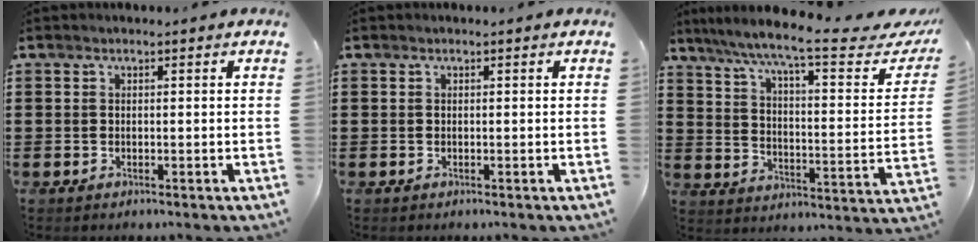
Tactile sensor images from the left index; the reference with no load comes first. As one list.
[{"total": 0.0}, {"total": 10.2, "force": [7.9, 0.4, 6.5], "torque": [-0.136, -0.050, 0.121]}]